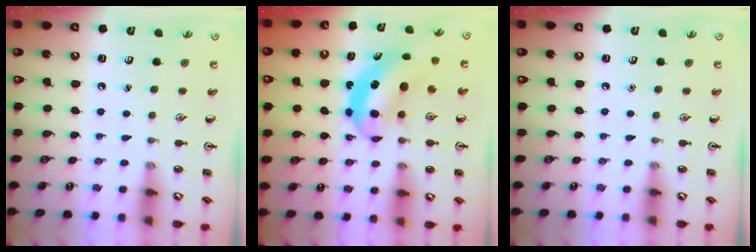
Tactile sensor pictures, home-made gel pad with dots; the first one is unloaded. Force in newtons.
{"total": 5.4, "press": 5.3, "slide": 1.1}
{"total": 0.0}